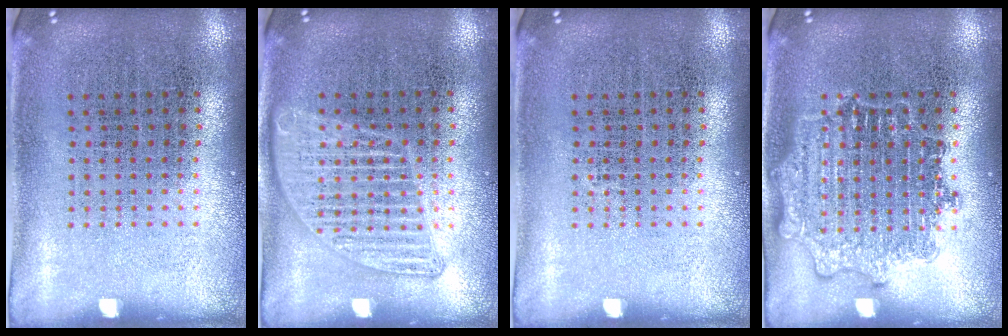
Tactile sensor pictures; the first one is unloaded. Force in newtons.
{"total": 1.3, "press": 1.3, "slide": 0.1}
{"total": 0.0}
{"total": 2.8, "press": 2.8, "slide": 0.5}